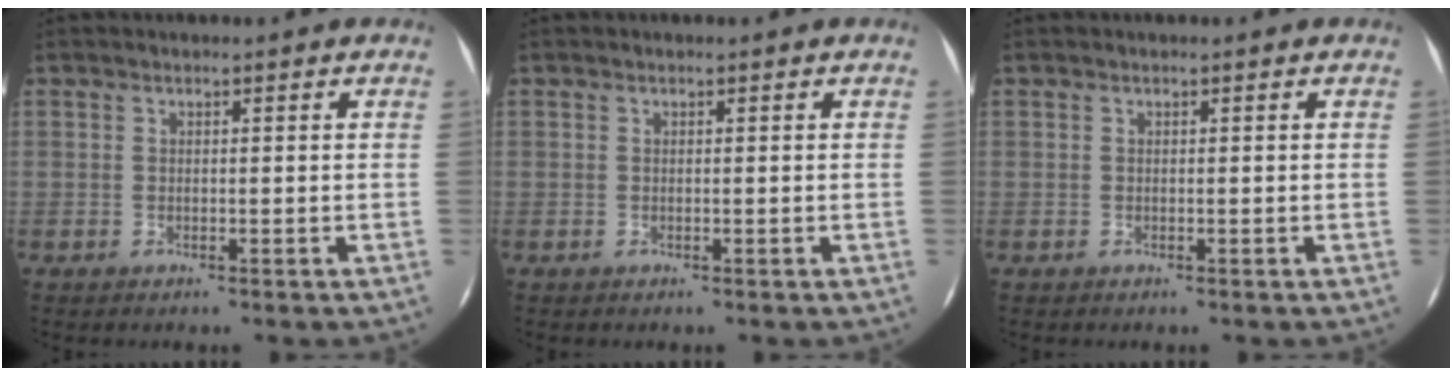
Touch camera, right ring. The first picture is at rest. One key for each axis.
{"total": 0.0}
{"total": 0.0}